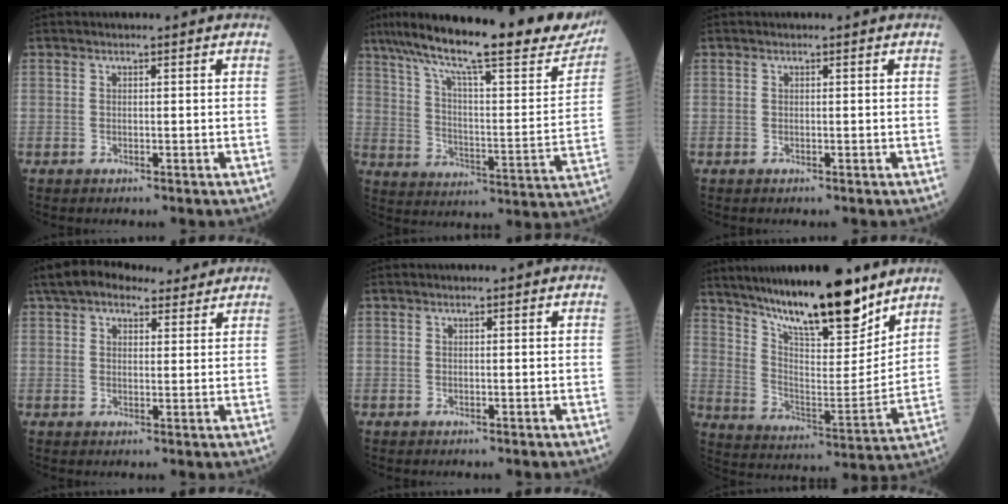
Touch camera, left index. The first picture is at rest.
{"total": 28.6, "force": [23.4, 4.4, 15.8], "torque": [-0.259, -0.023, 0.319]}
{"total": 0.0}
{"total": 11.0, "force": [8.8, 4.6, 4.8], "torque": [-0.072, 0.047, 0.132]}
{"total": 0.0}
{"total": 20.1, "force": [16.0, 3.6, 11.6], "torque": [-0.193, -0.009, 0.270]}